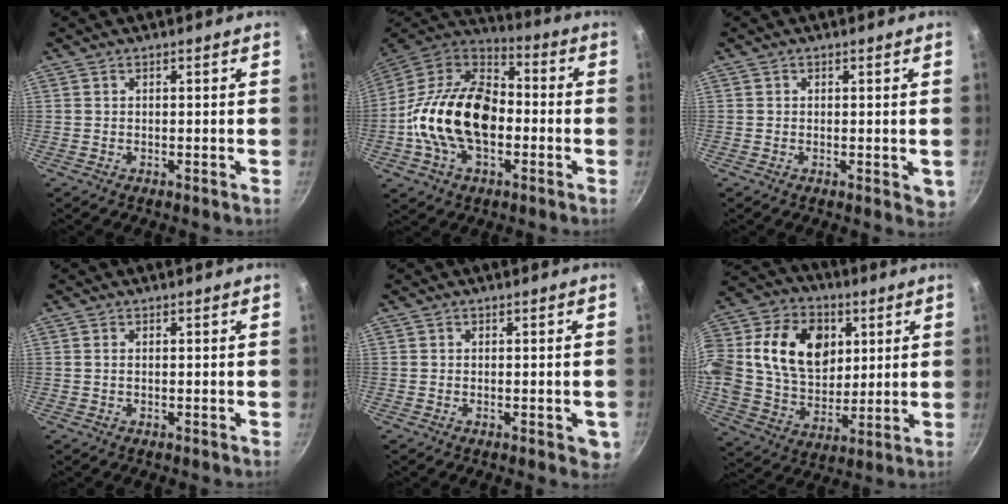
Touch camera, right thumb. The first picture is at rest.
{"total": 22.4, "force": [-3.2, 14.4, 16.9], "torque": [-0.283, 0.040, -0.073]}
{"total": 2.4, "force": [-0.1, 1.4, 1.9], "torque": [-0.019, -0.005, -0.002]}
{"total": 0.5, "force": [0.1, 0.3, 0.4], "torque": [-0.009, 0.001, 0.001]}
{"total": 3.3, "force": [-0.9, 1.6, 2.7], "torque": [-0.023, -0.003, -0.011]}
{"total": 27.3, "force": [6.7, 20.0, 17.3], "torque": [-0.335, 0.020, 0.118]}